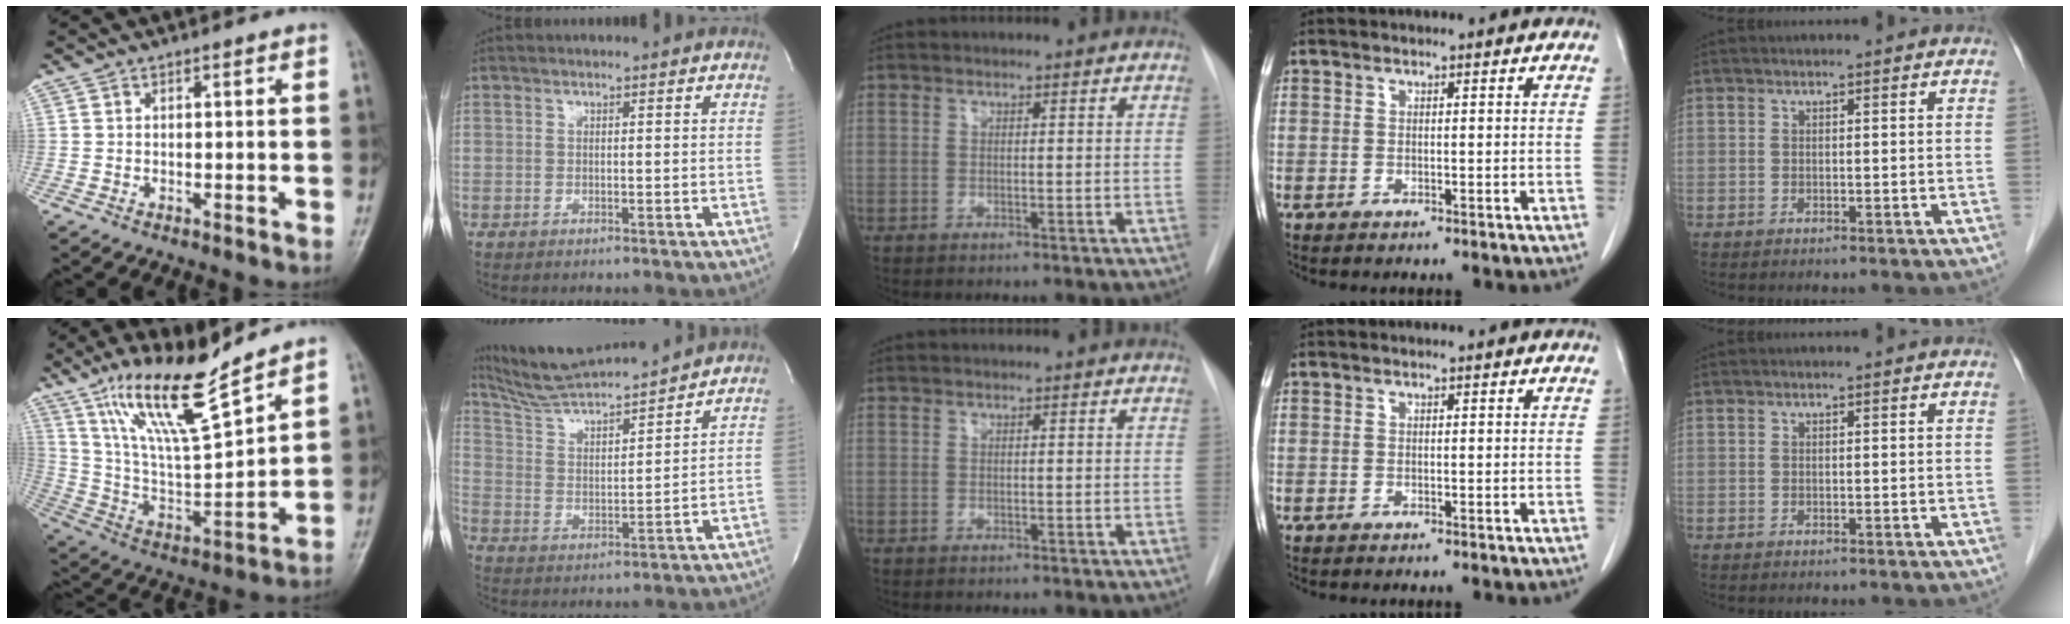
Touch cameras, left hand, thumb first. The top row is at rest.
{"thumb": {"total": 16.5, "force": [12.0, 2.7, 11.0], "torque": [-0.191, -0.066, 0.236]}, "index": {"total": 15.3, "force": [14.5, 0.0, 4.9], "torque": [-0.102, 0.012, 0.248]}}